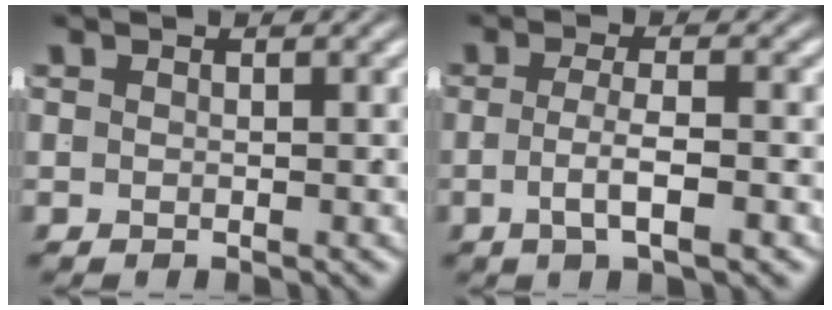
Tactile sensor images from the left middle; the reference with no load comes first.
{"total": 3.0, "force": [-1.5, -0.1, 2.6], "torque": [-0.042, -0.010, -0.020]}